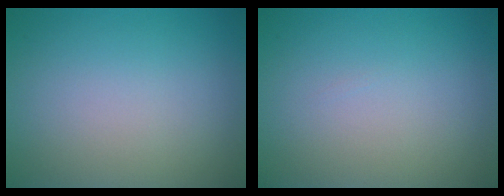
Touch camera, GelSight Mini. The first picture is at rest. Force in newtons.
{"total": 0.0}